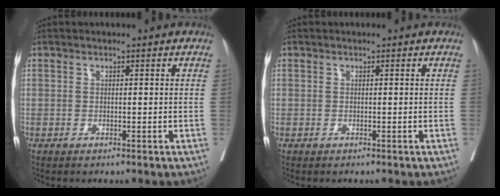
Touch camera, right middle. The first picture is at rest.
{"total": 0.0}